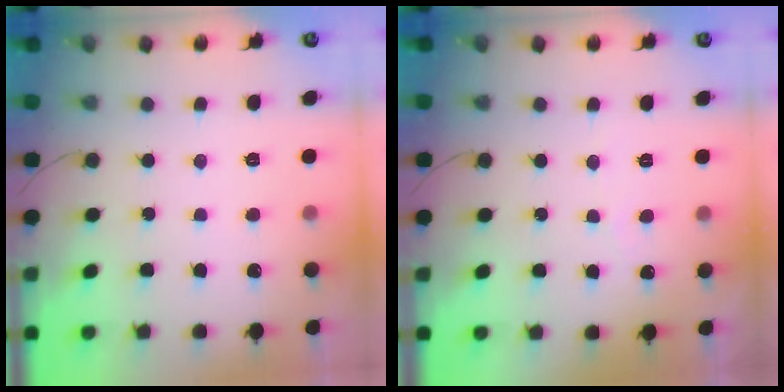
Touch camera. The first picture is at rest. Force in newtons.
{"total": 1.9, "press": 1.9, "slide": 0.2}